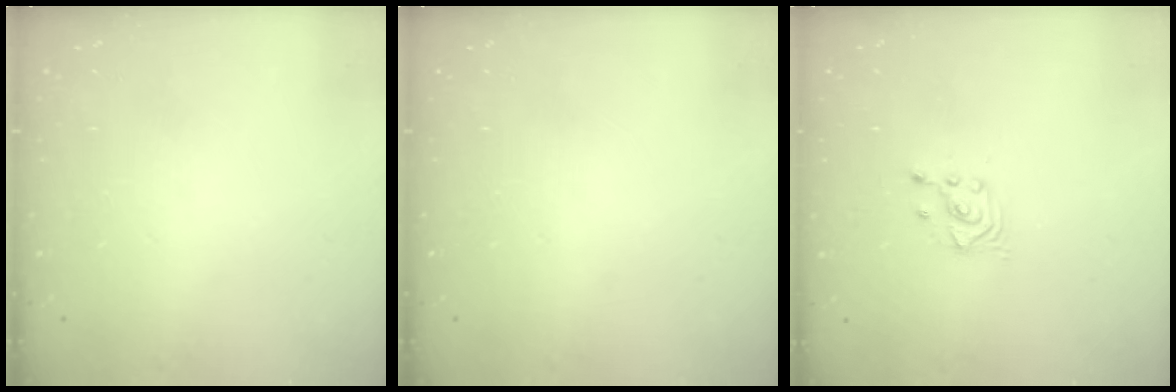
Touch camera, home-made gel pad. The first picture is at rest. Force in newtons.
{"total": 0.0}
{"total": 2.7, "press": 2.7, "slide": 0.2}